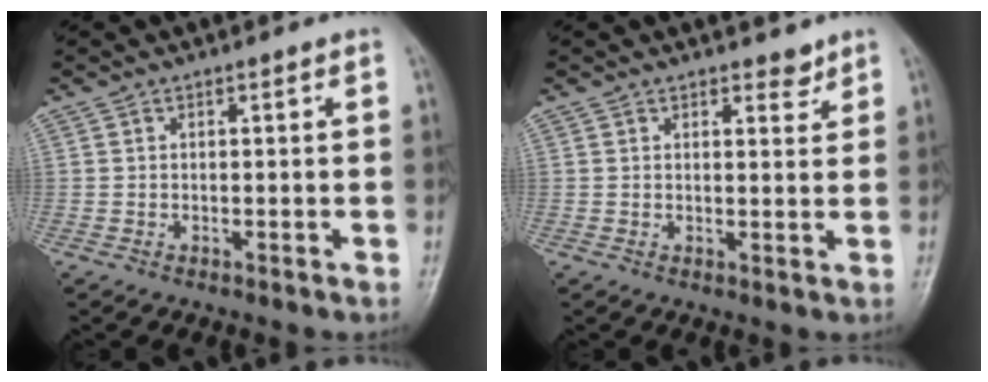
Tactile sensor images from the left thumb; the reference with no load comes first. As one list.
[{"total": 2.6, "force": [2.1, 1.1, 1.0], "torque": [0.001, -0.014, 0.027]}]